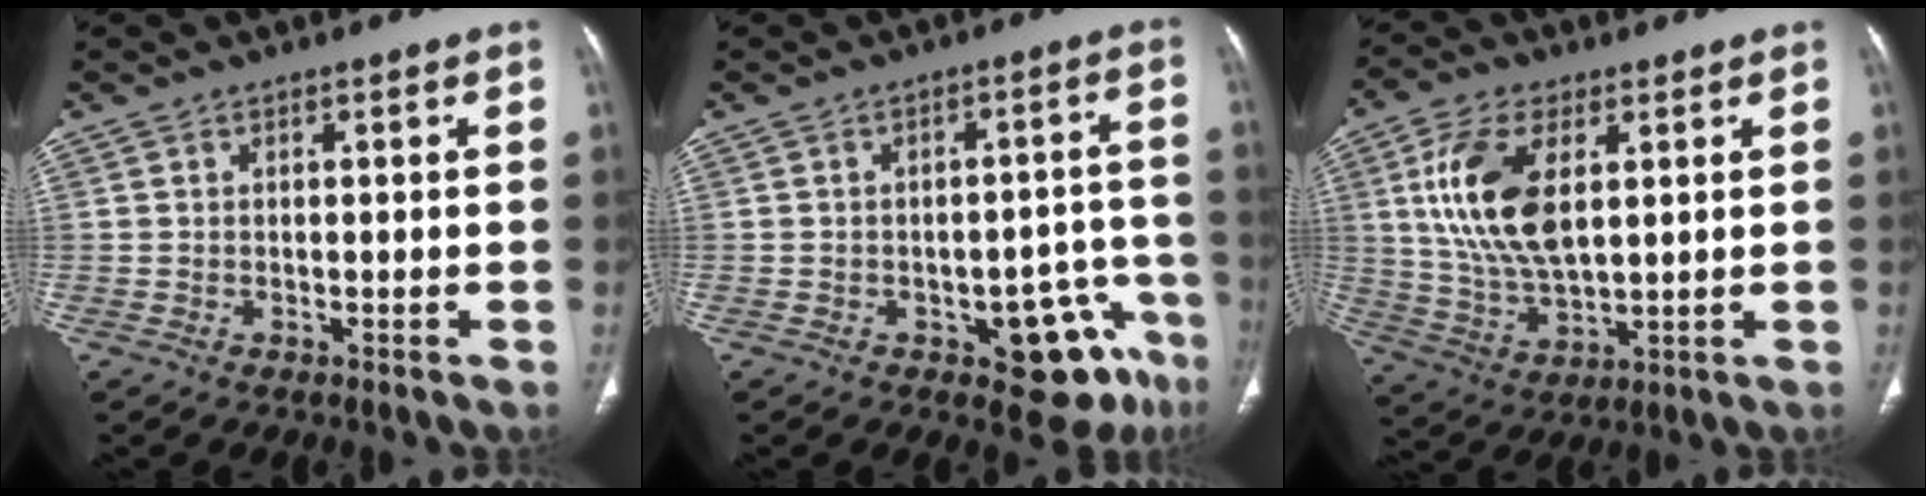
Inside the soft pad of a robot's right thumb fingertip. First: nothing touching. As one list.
[{"total": 10.9, "force": [-5.9, 5.2, 7.6], "torque": [-0.050, 0.042, -0.069]}, {"total": 14.8, "force": [3.8, 7.7, 12.0], "torque": [-0.235, -0.014, 0.078]}]